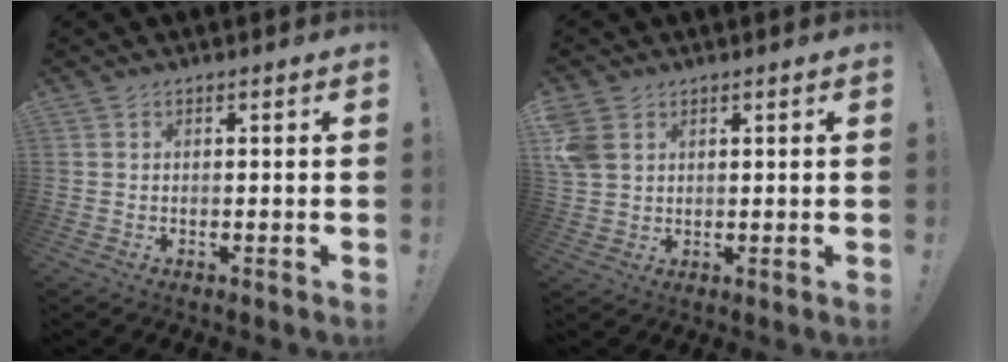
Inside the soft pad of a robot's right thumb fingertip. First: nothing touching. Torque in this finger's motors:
{"motor_torque": [0.62, 1.42, 0.78, 0.18, 0.07]}